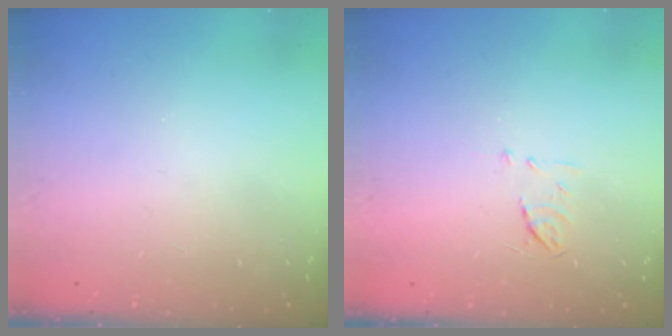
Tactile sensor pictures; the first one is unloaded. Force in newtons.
{"total": 5.3, "press": 5.2, "slide": 0.8}